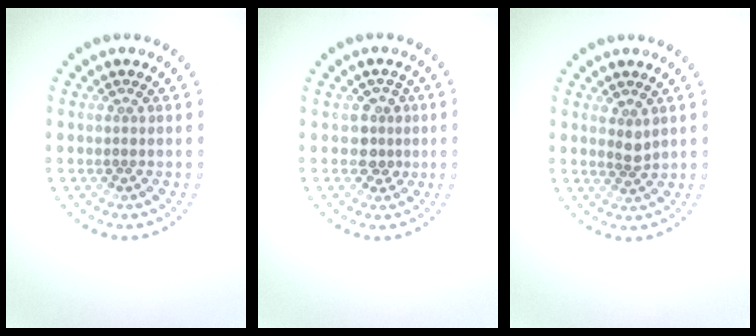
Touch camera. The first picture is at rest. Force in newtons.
{"total": 2.1, "press": 1.7, "slide": 1.1}
{"total": 1.3, "press": 1.1, "slide": 0.8}